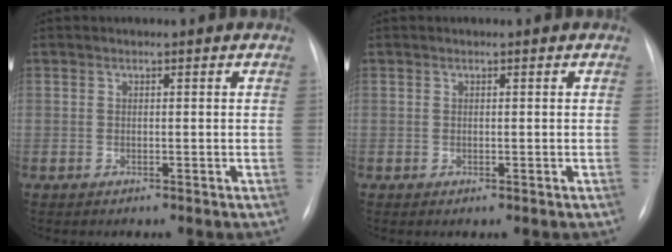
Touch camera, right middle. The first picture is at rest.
{"total": 0.0}